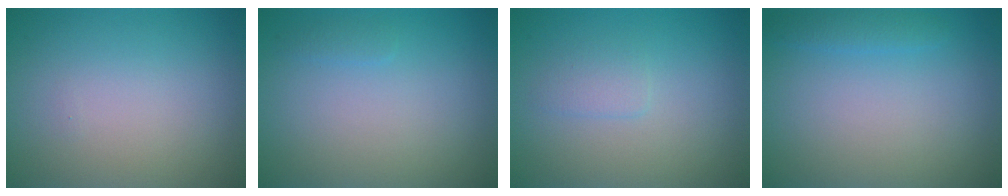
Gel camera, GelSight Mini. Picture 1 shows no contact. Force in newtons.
{"total": 0.6, "press": 0.6, "slide": 0.0}
{"total": 1.2, "press": 1.2, "slide": 0.1}
{"total": 1.2, "press": 1.2, "slide": 0.1}